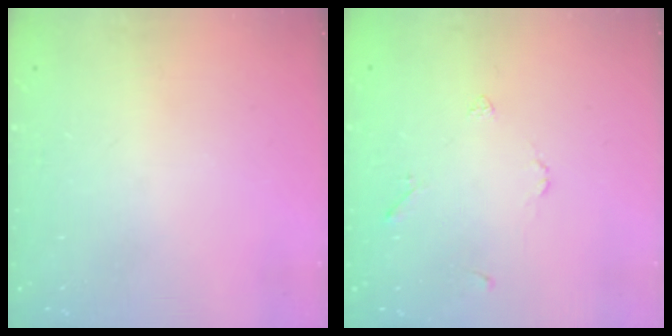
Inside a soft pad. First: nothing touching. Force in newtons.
{"total": 2.2, "press": 2.2, "slide": 0.5}